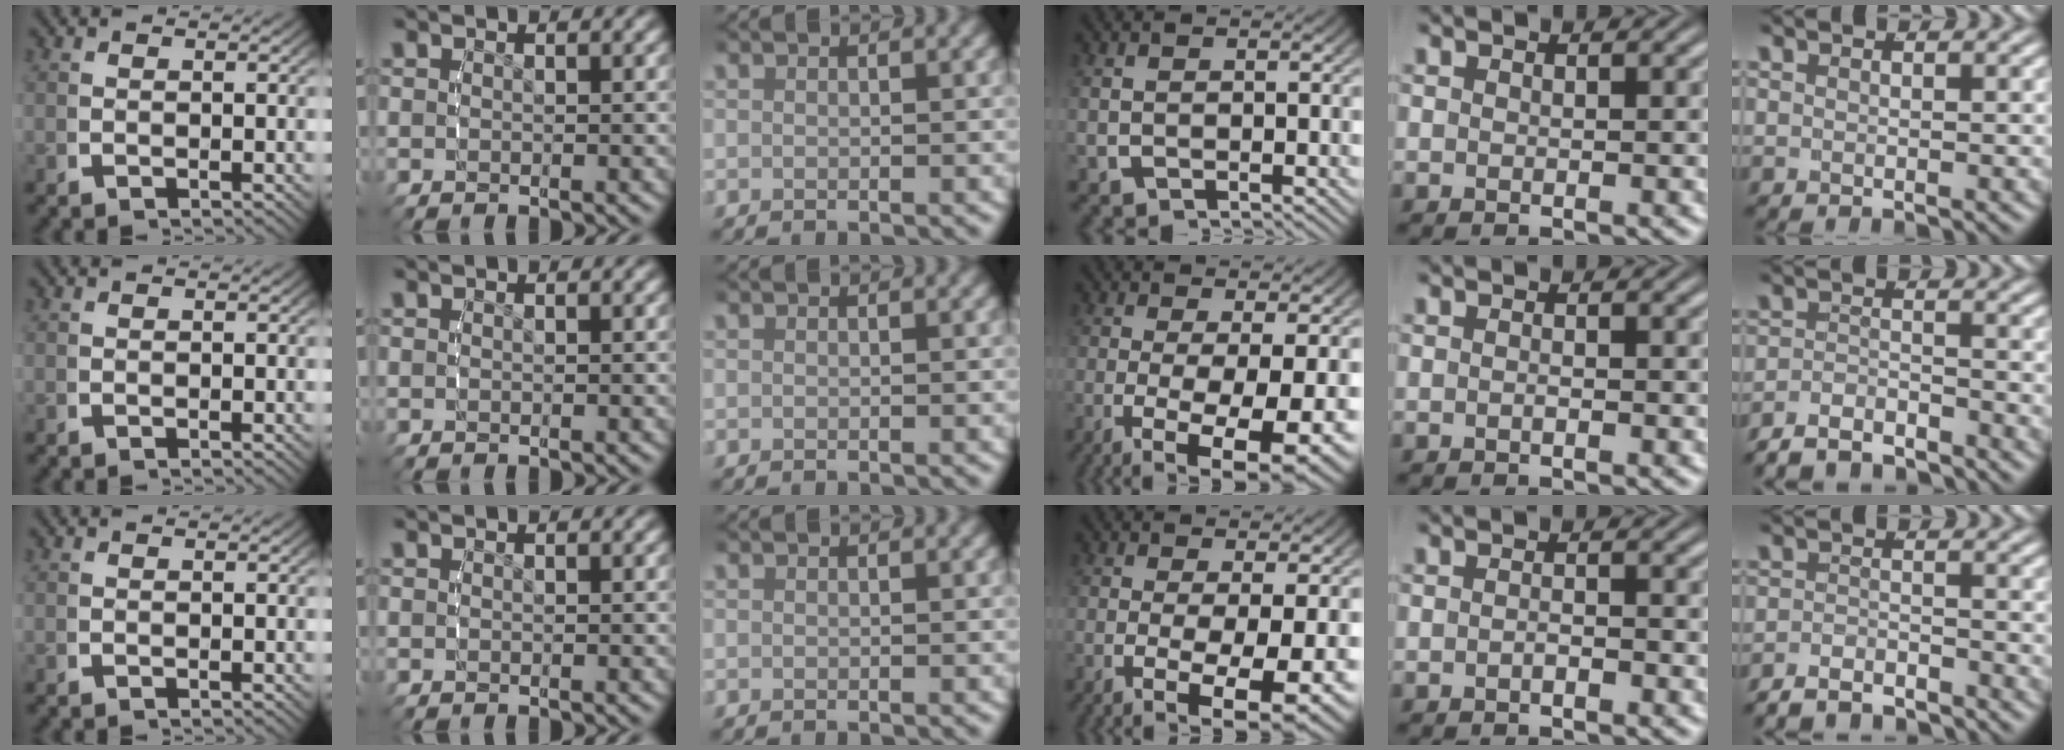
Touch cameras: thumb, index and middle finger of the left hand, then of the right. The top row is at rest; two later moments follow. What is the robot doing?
{"motion": "lift_and_place", "object": "bandage"}